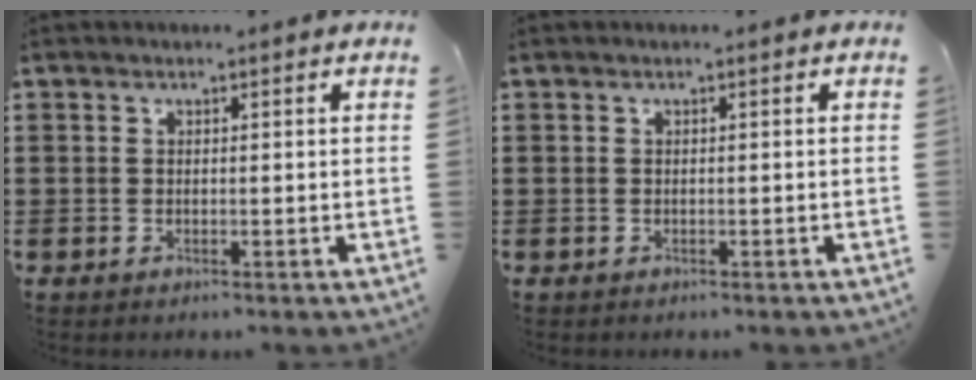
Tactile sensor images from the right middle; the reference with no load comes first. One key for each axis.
{"total": 0.0}